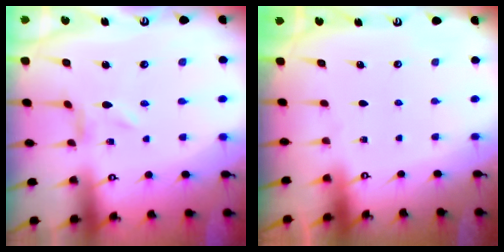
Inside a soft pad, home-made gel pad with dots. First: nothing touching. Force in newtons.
{"total": 0.0}